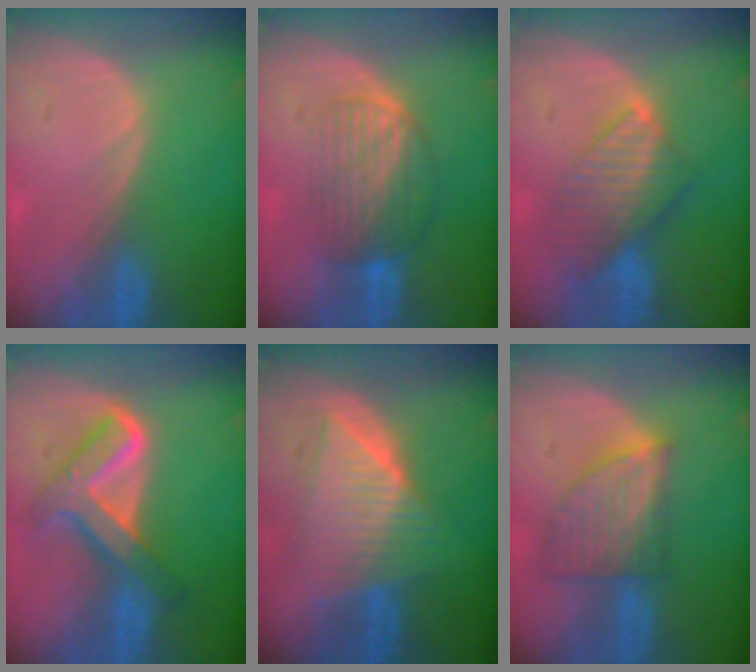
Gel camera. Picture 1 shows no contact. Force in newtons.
{"total": 6.7, "press": 6.4, "slide": 1.8}
{"total": 8.3, "press": 7.1, "slide": 4.3}
{"total": 8.3, "press": 8.3, "slide": 0.6}
{"total": 8.2, "press": 8.2, "slide": 0.4}
{"total": 7.2, "press": 6.6, "slide": 2.8}